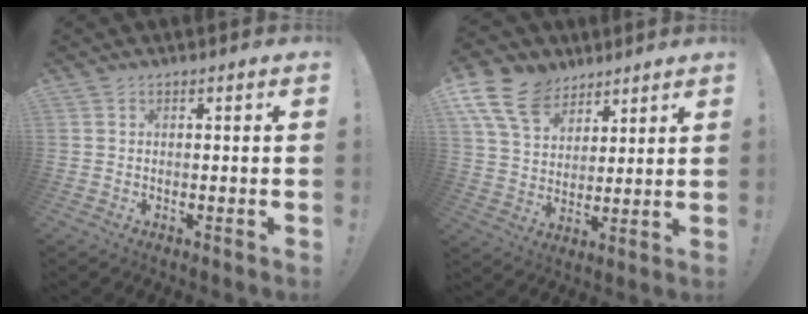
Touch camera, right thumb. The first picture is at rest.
{"total": 14.8, "force": [9.2, 9.6, 6.4], "torque": [-0.122, -0.051, 0.180]}